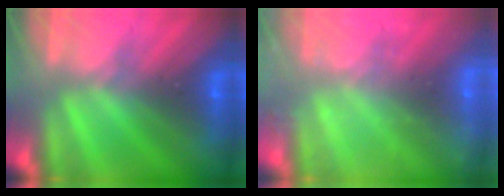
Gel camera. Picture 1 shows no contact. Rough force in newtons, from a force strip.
{"total": 2.3}